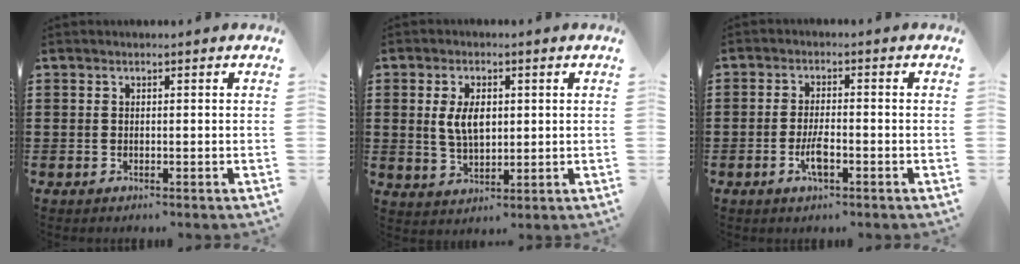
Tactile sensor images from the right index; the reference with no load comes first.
{"total": 5.3, "force": [0.9, 3.0, 4.3], "torque": [-0.088, 0.004, 0.012]}
{"total": 3.9, "force": [-1.5, 1.1, 3.5], "torque": [-0.073, -0.002, -0.031]}